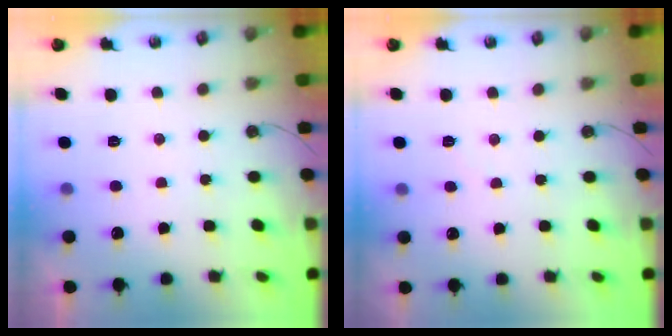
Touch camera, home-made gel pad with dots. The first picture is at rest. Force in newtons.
{"total": 2.6, "press": 2.6, "slide": 0.4}